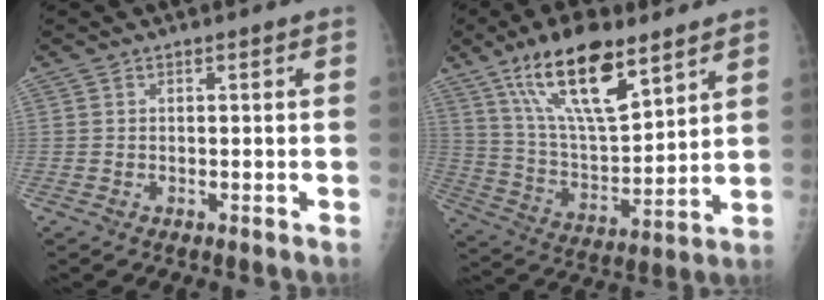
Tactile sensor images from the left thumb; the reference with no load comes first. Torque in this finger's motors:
{"motor_torque": [0.97, 0.09, 1.71, -1.07, 0.52]}